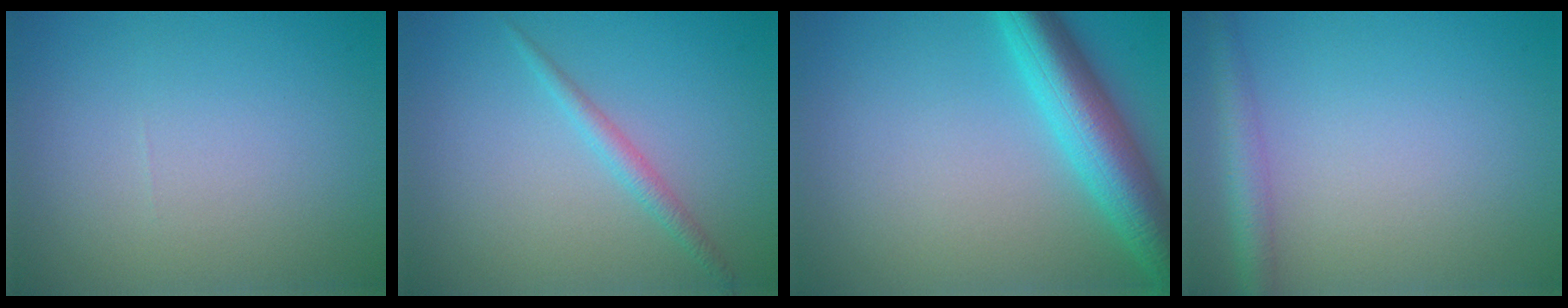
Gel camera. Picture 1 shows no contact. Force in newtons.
{"total": 1.5, "press": 1.5, "slide": 0.0}
{"total": 6.8, "press": 6.8, "slide": 0.3}
{"total": 2.9, "press": 2.9, "slide": 0.1}